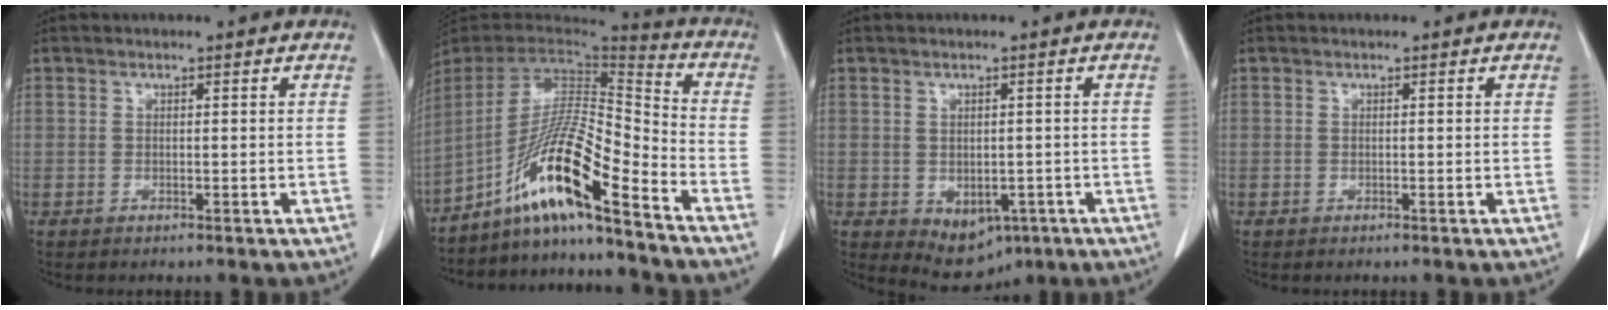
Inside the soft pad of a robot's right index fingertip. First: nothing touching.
{"total": 15.2, "force": [-10.5, -0.3, 11.0], "torque": [-0.198, 0.004, -0.193]}
{"total": 6.3, "force": [-2.6, 4.2, 3.8], "torque": [-0.046, -0.004, -0.026]}
{"total": 0.0}